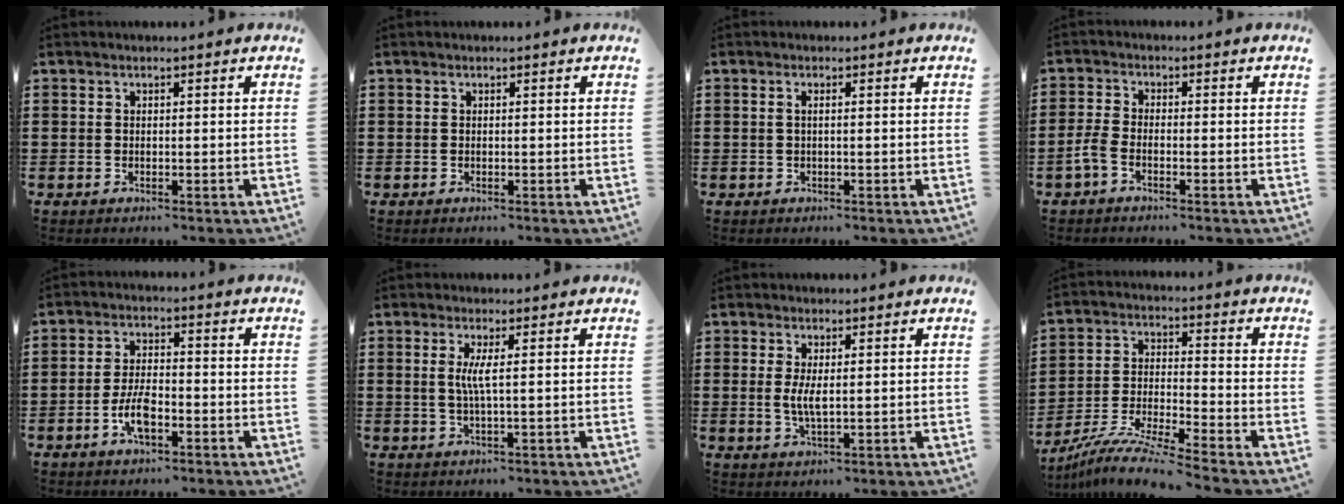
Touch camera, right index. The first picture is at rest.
{"total": 0.0}
{"total": 0.6, "force": [0.0, -0.1, 0.6], "torque": [-0.009, -0.003, 0.001]}
{"total": 2.5, "force": [-1.6, 0.7, 1.8], "torque": [-0.053, -0.004, -0.036]}
{"total": 5.5, "force": [-2.2, 2.3, 4.5], "torque": [-0.102, 0.001, -0.047]}
{"total": 3.2, "force": [0.4, -0.2, 3.2], "torque": [-0.061, -0.007, 0.005]}
{"total": 3.3, "force": [0.5, 0.9, 3.1], "torque": [-0.059, 0.000, 0.008]}
{"total": 7.3, "force": [-6.8, -0.8, 2.6], "torque": [-0.060, -0.017, -0.137]}